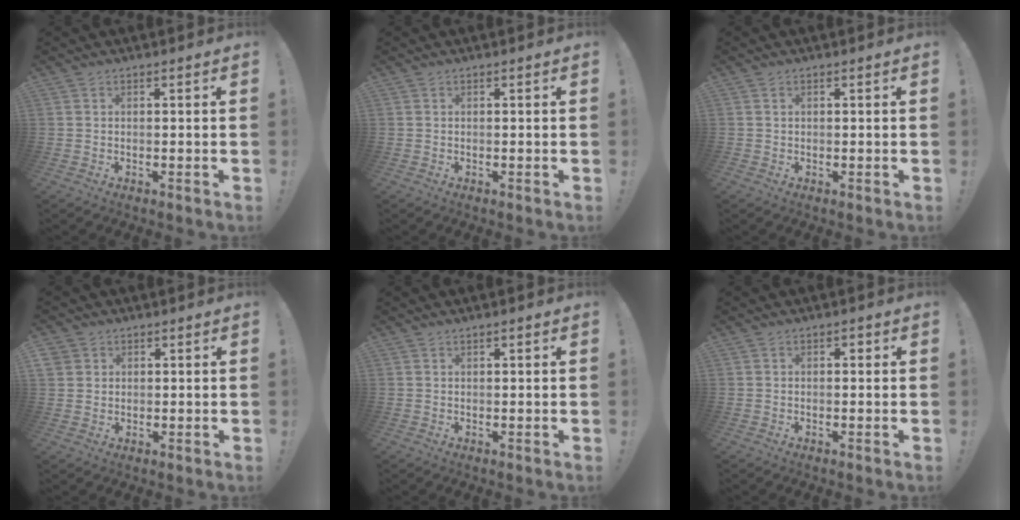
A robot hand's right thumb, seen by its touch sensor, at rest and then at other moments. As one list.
[{"total": 0.0}, {"total": 0.5, "force": [0.3, 0.4, 0.0], "torque": [-0.001, 0.001, 0.006]}, {"total": 3.5, "force": [1.8, 3.0, 0.6], "torque": [-0.005, -0.008, 0.034]}, {"total": 0.7, "force": [0.5, 0.2, 0.4], "torque": [0.001, -0.002, 0.007]}, {"total": 0.8, "force": [-0.2, 0.7, 0.4], "torque": [-0.004, 0.004, -0.006]}]